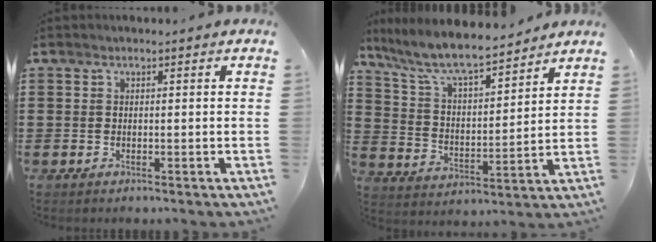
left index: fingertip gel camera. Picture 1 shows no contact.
{"total": 8.6, "force": [7.5, 1.2, 3.9], "torque": [-0.106, -0.041, 0.128]}